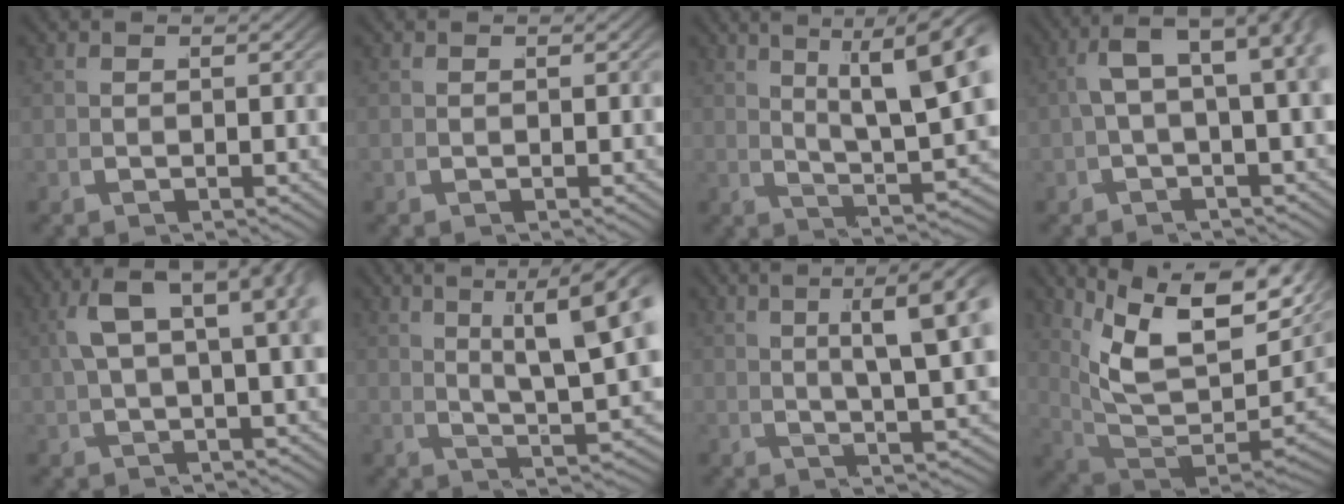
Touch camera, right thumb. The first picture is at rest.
{"total": 0.0}
{"total": 10.4, "force": [3.6, 4.2, 8.8], "torque": [-0.095, 0.013, 0.040]}
{"total": 5.8, "force": [1.1, 2.5, 5.1], "torque": [-0.072, 0.032, -0.002]}
{"total": 6.9, "force": [2.2, 2.8, 5.9], "torque": [-0.091, 0.027, 0.026]}
{"total": 9.5, "force": [3.4, 3.4, 8.2], "torque": [-0.085, 0.016, 0.037]}
{"total": 8.1, "force": [3.4, 1.9, 7.1], "torque": [-0.070, 0.032, 0.037]}
{"total": 14.5, "force": [2.1, 8.5, 11.5], "torque": [-0.174, -0.018, 0.029]}